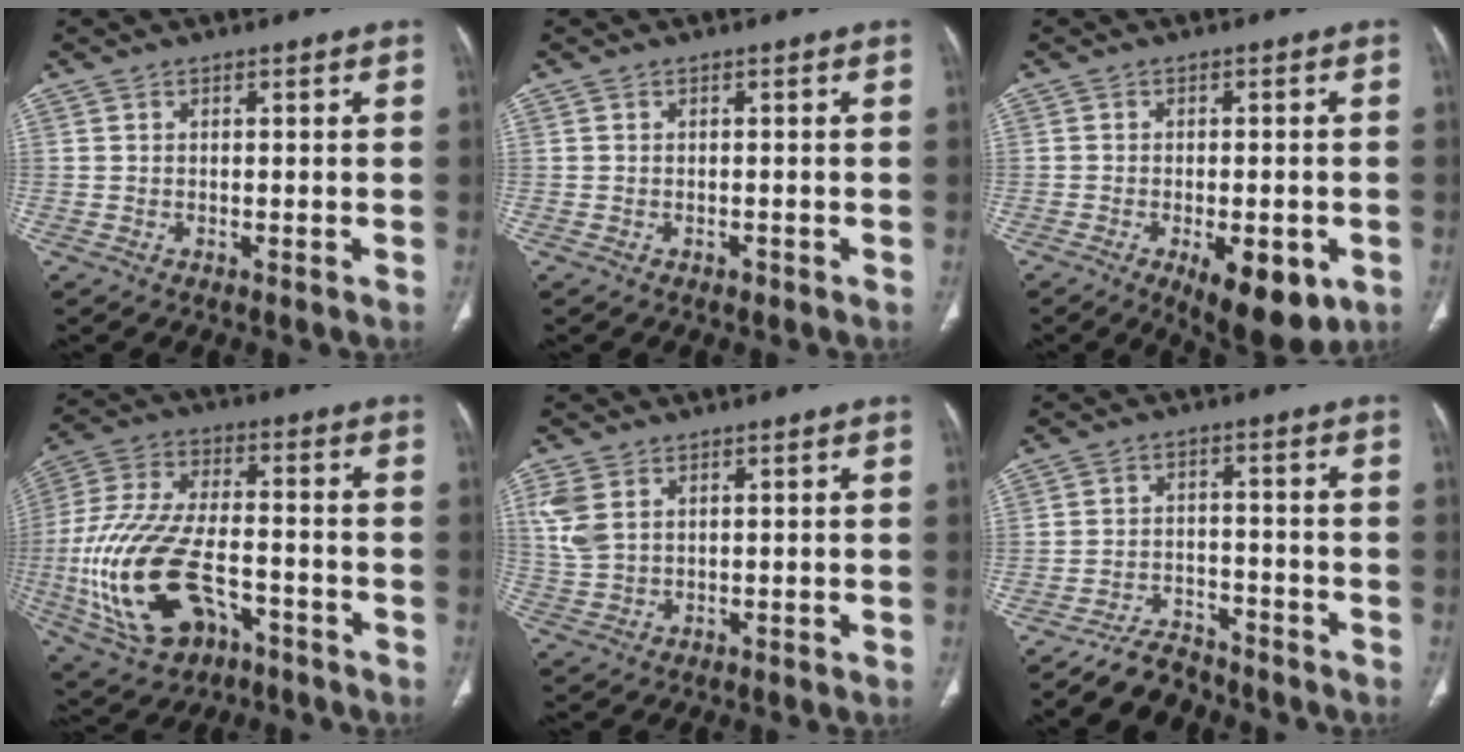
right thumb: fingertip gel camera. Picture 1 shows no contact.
{"total": 0.7, "force": [-0.5, 0.5, 0.2], "torque": [-0.001, 0.001, -0.008]}
{"total": 11.6, "force": [-4.8, 5.0, 9.3], "torque": [-0.112, -0.001, -0.057]}
{"total": 21.5, "force": [-7.0, 11.9, 16.4], "torque": [-0.353, 0.024, -0.109]}
{"total": 5.5, "force": [2.2, 3.5, 3.7], "torque": [-0.090, 0.000, 0.054]}
{"total": 6.7, "force": [-6.0, 2.8, 0.8], "torque": [-0.012, 0.045, -0.102]}